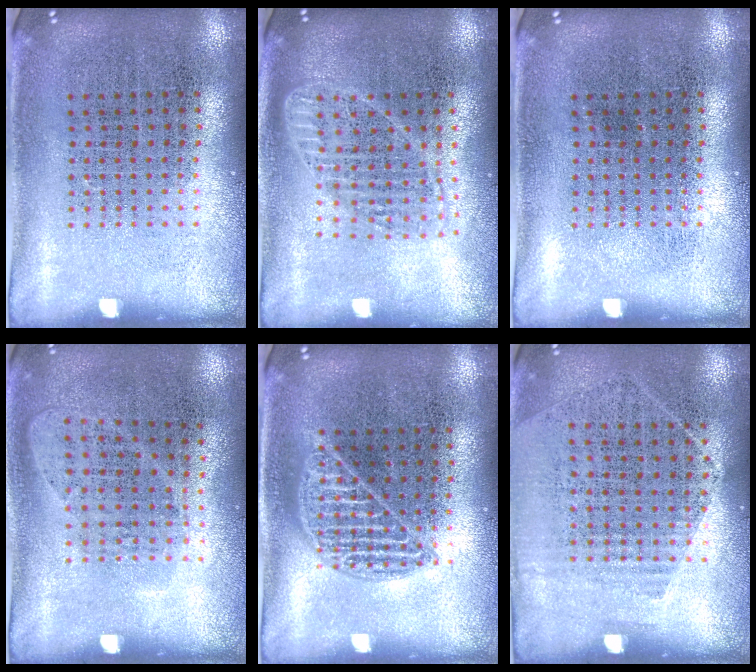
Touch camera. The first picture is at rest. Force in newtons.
{"total": 1.8, "press": 1.6, "slide": 0.9}
{"total": 0.0}
{"total": 1.0, "press": 0.9, "slide": 0.4}
{"total": 1.8, "press": 1.8, "slide": 0.3}
{"total": 1.2, "press": 1.0, "slide": 0.6}